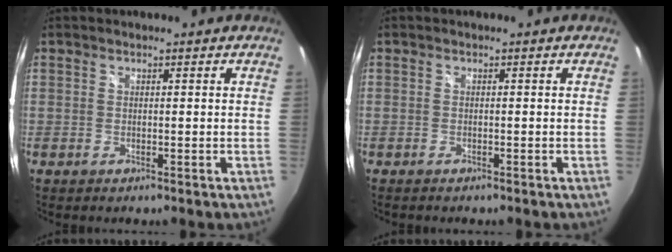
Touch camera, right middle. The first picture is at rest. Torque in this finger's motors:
{"motor_torque": [0.79, -1.35, 0.01, 0.01]}